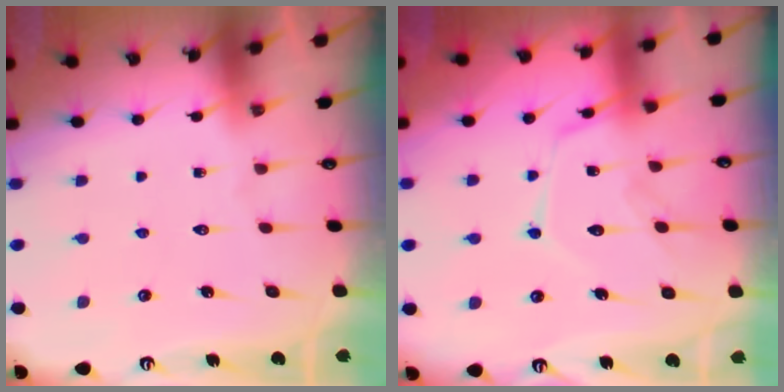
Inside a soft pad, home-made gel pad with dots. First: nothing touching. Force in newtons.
{"total": 11.9, "press": 11.9, "slide": 0.3}